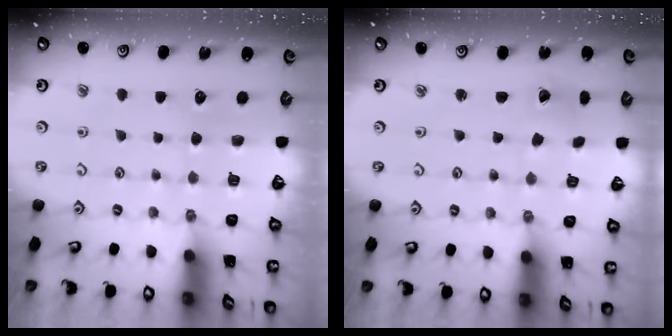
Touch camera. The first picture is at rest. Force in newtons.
{"total": 0.5, "press": 0.5, "slide": 0.0}